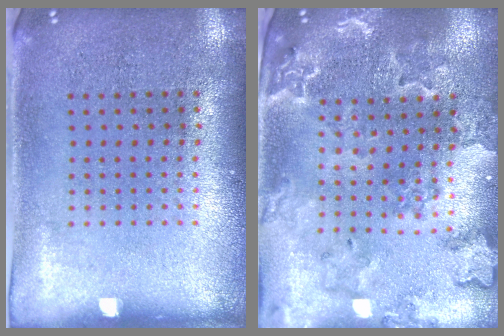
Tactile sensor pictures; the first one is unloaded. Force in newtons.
{"total": 1.8, "press": 1.8, "slide": 0.3}